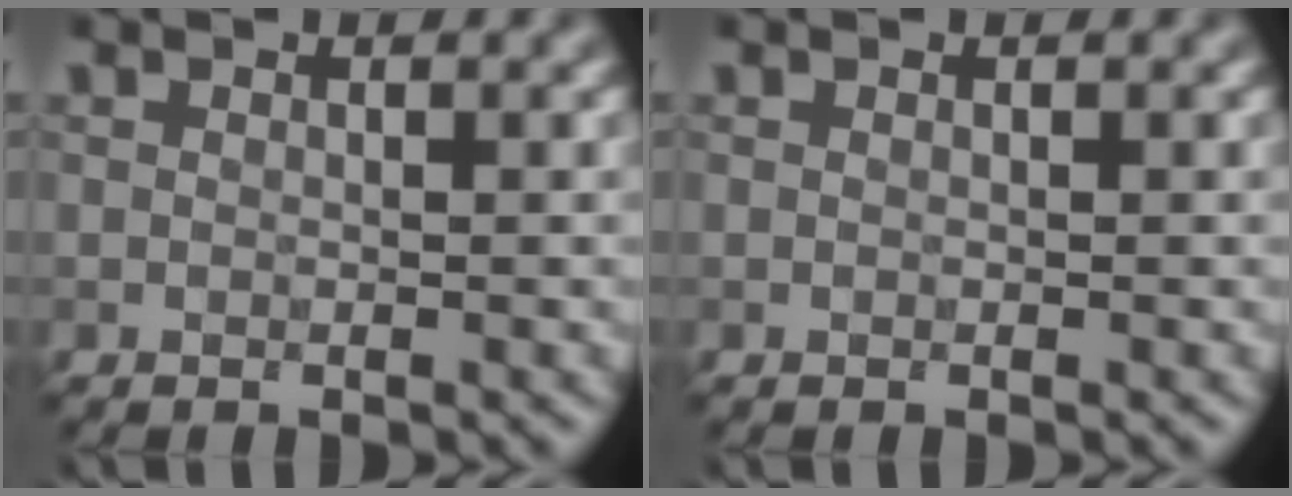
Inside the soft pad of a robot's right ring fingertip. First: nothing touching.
{"total": 0.0}